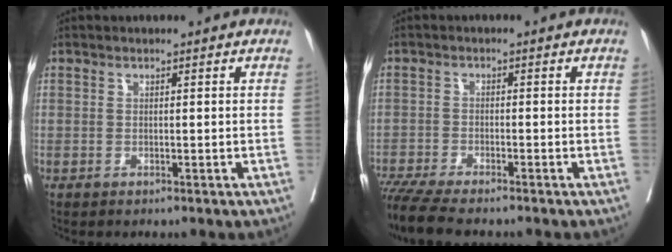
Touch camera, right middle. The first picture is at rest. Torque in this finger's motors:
{"motor_torque": [1.14, -1.00, 0.41, 0.14]}